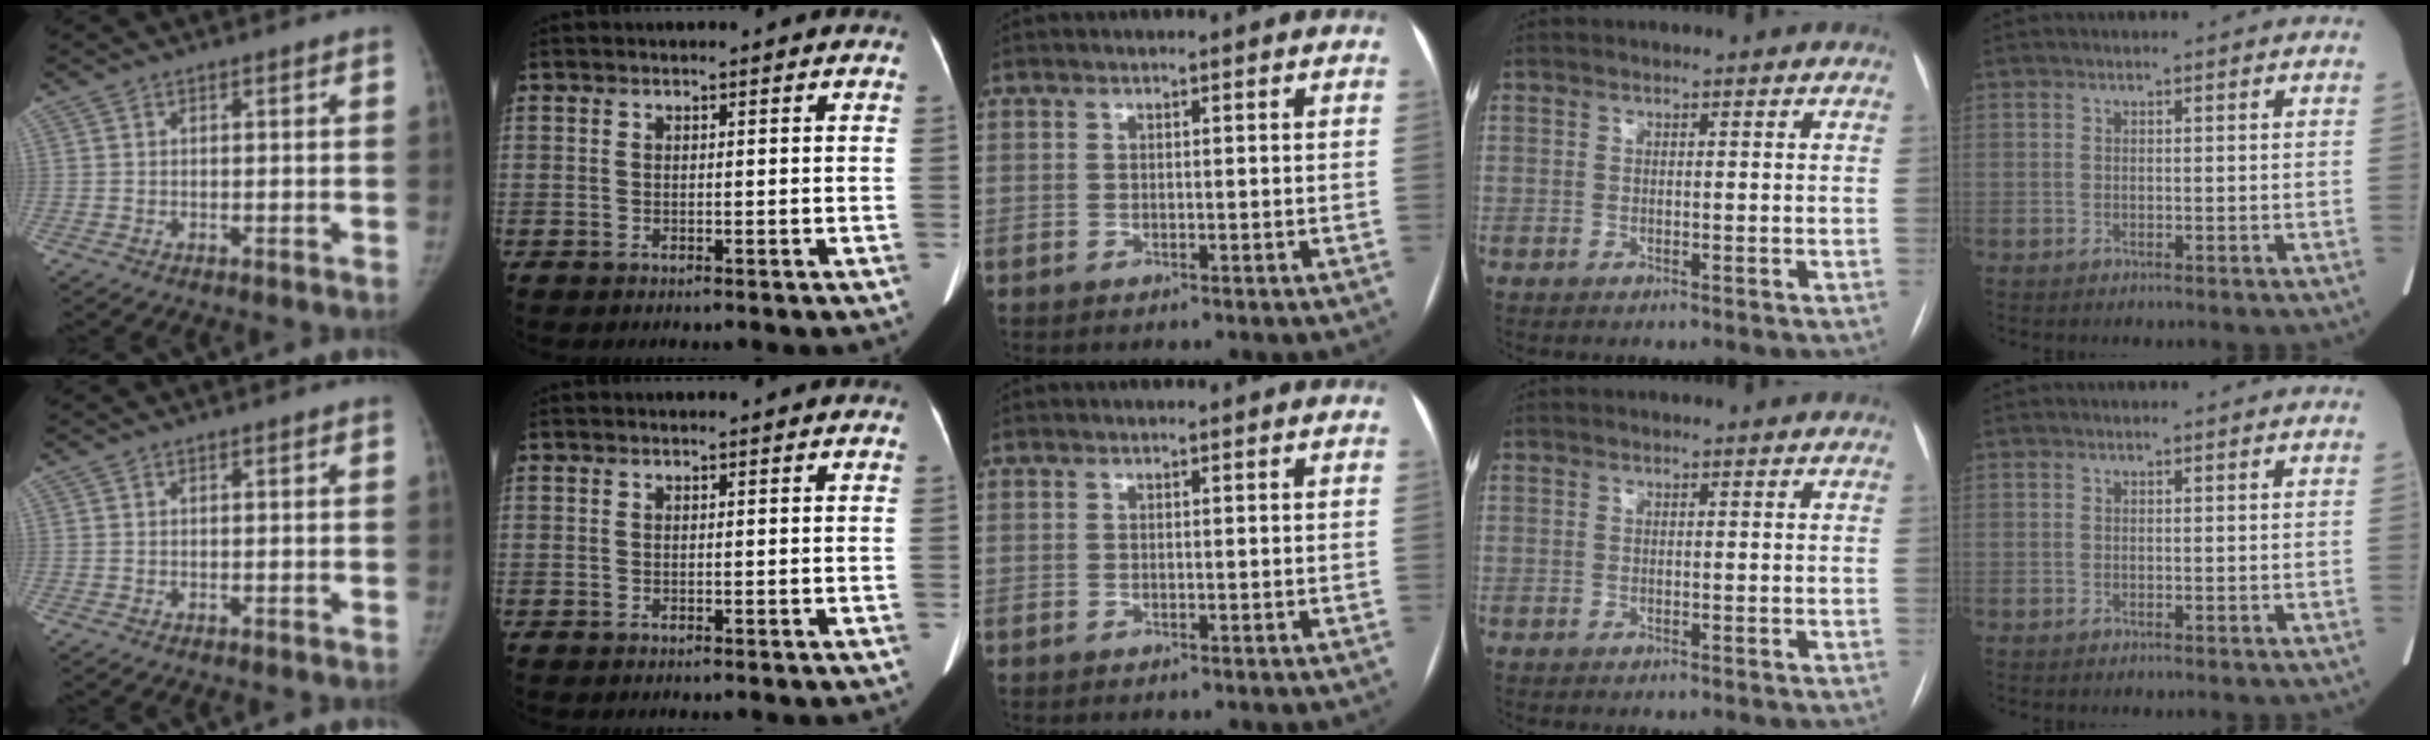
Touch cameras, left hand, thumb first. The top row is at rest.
{}